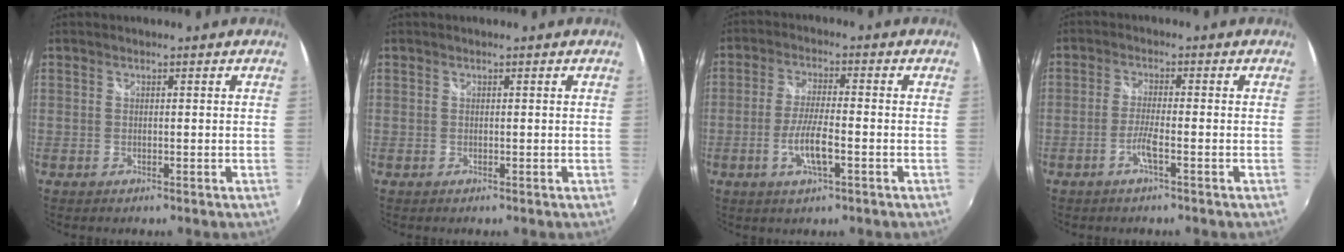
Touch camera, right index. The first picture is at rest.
{"total": 0.0}
{"total": 7.0, "force": [-2.5, 1.3, 6.4], "torque": [-0.128, -0.006, -0.048]}
{"total": 3.4, "force": [-1.8, -0.1, 2.9], "torque": [-0.064, -0.002, -0.036]}